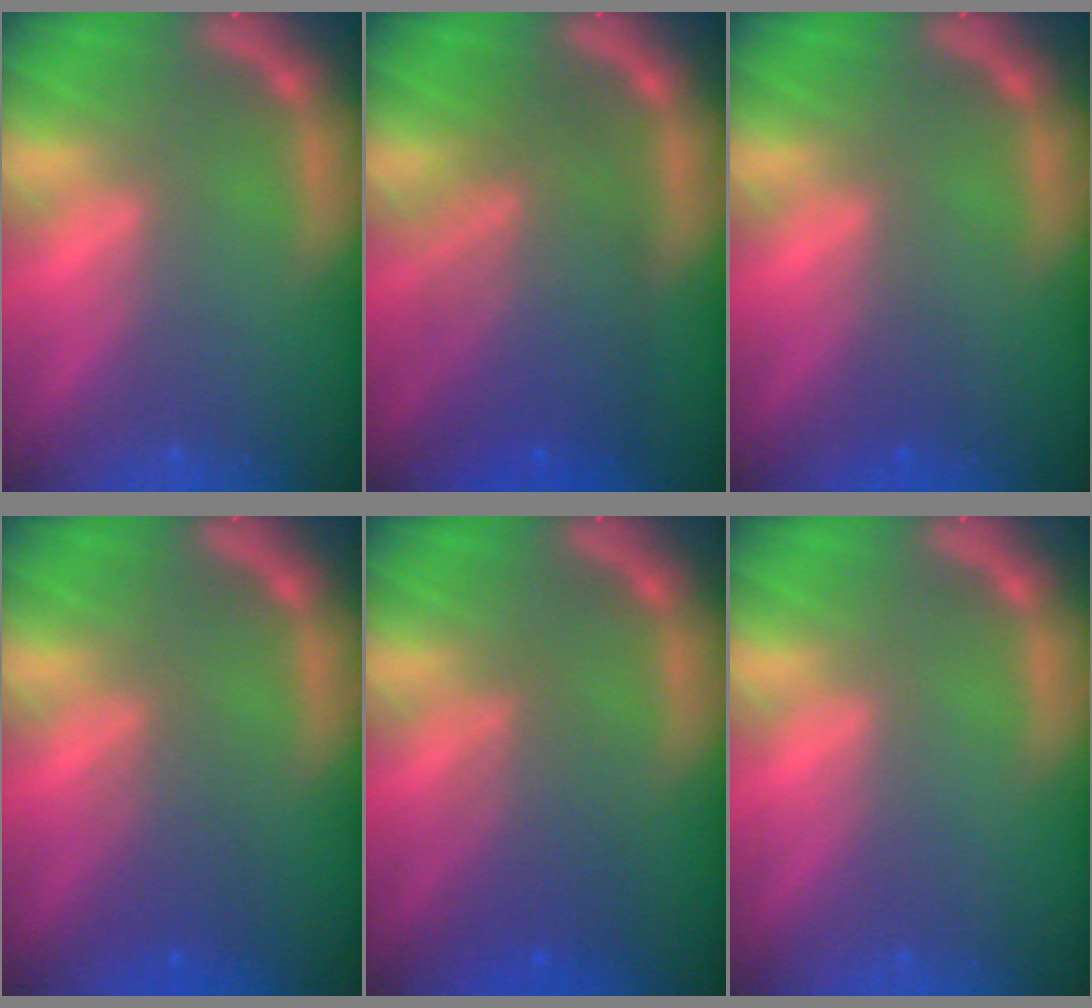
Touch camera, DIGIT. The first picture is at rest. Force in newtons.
{"total": 8.1}
{"total": 1.0}
{"total": 2.5}
{"total": 3.6}
{"total": 0.0}